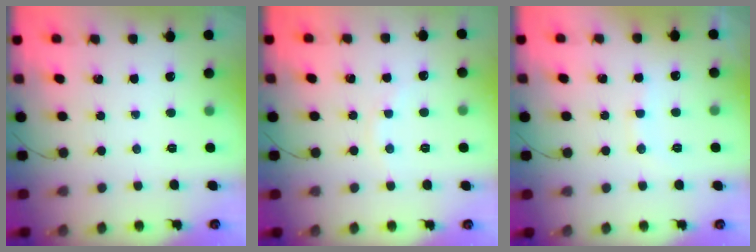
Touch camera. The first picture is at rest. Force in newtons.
{"total": 4.8, "press": 4.6, "slide": 1.4}
{"total": 7.1, "press": 7.0, "slide": 1.3}